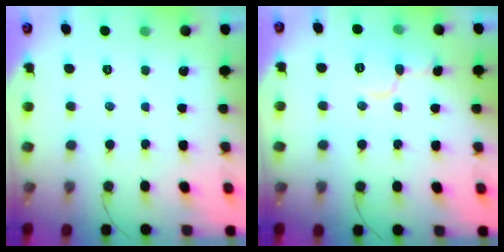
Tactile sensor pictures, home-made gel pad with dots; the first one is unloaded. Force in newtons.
{"total": 9.0, "press": 8.9, "slide": 0.7}